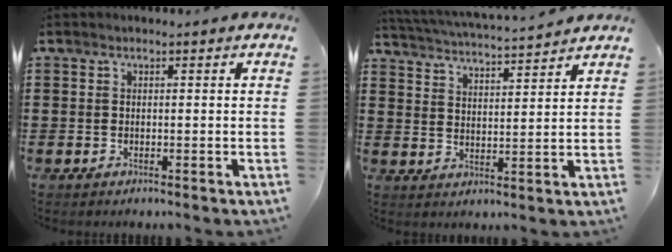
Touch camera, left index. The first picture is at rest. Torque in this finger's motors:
{"motor_torque": [0.00, -0.02, 0.46, 0.13]}